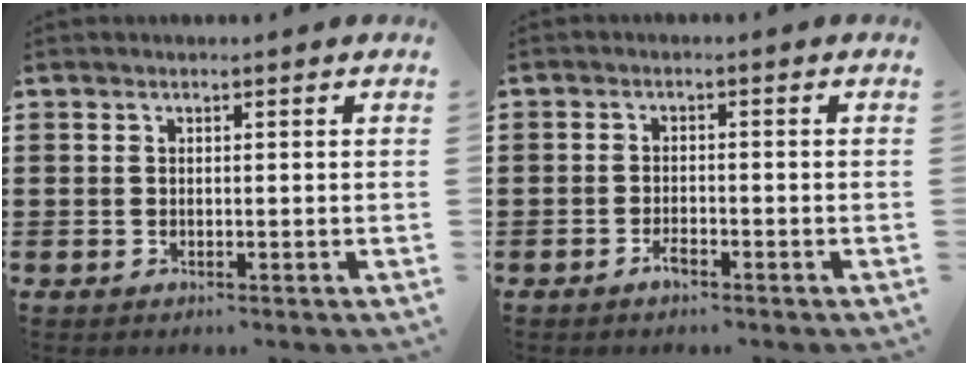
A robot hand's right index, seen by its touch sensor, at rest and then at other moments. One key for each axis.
{"total": 1.8, "fx": -1.4, "fy": 0.7, "fz": 1.0, "tx": -0.021, "ty": 0.000, "tz": -0.026}